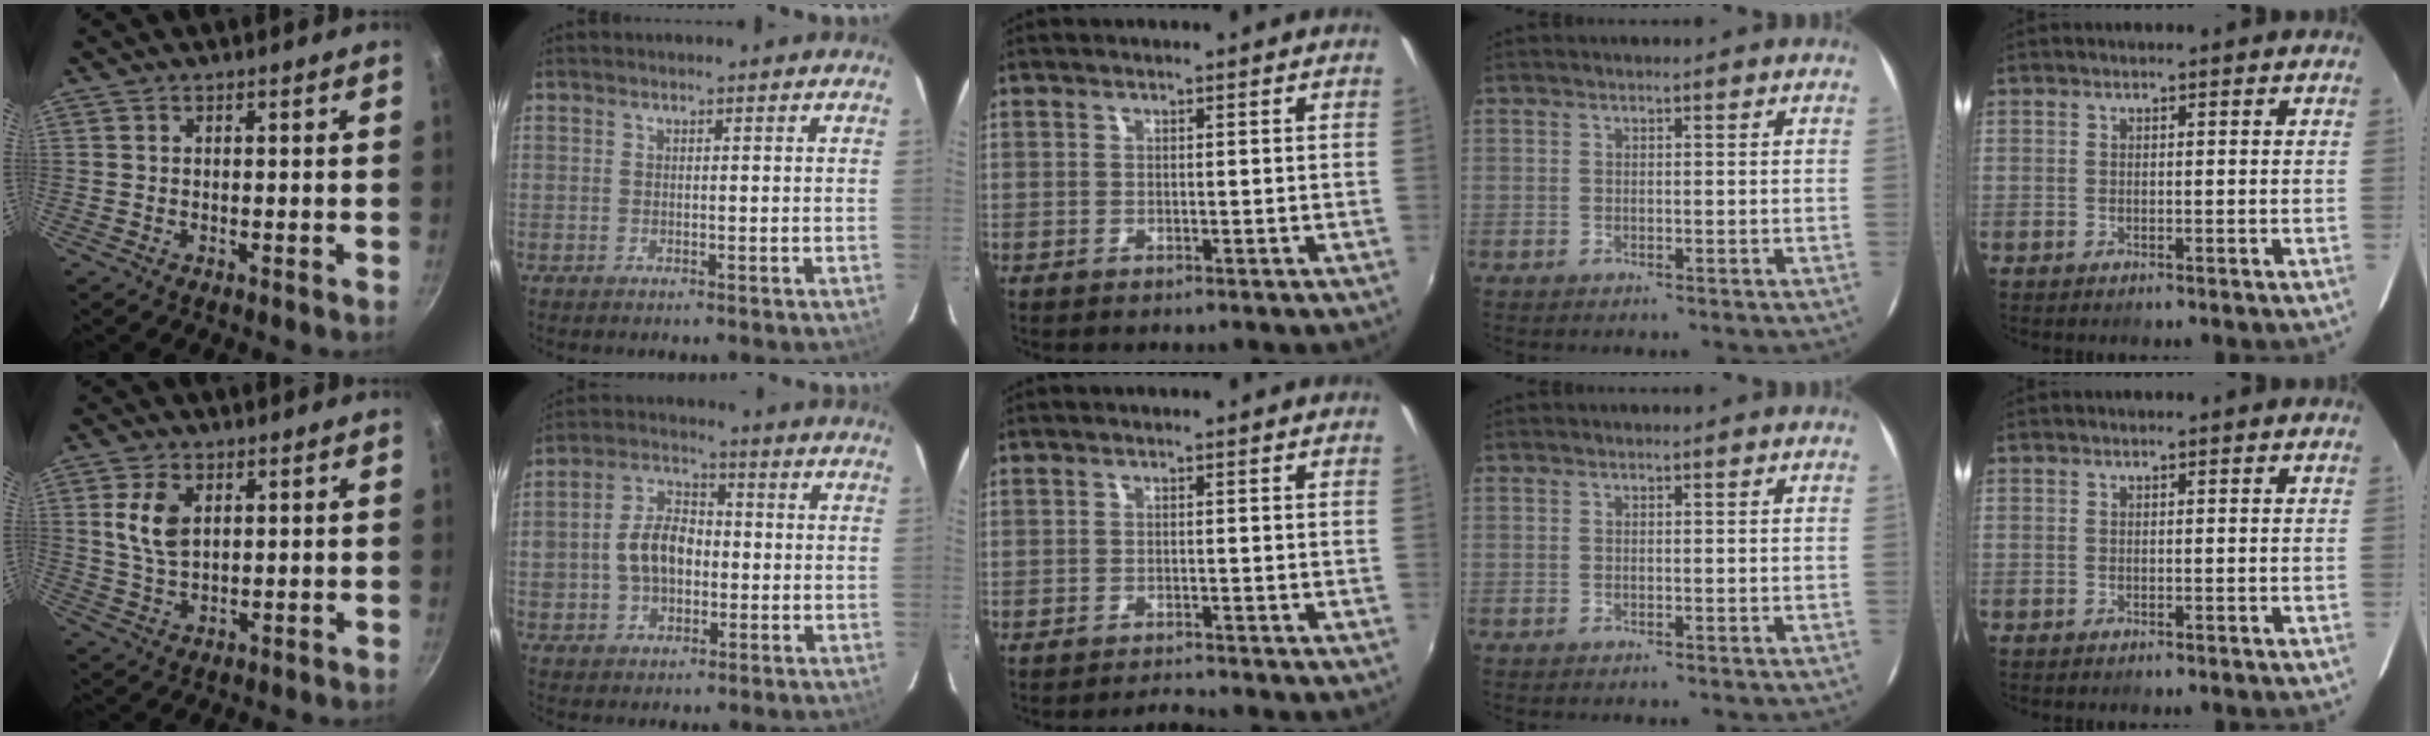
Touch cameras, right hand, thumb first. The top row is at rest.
{"thumb": {"total": 7.3, "force": [2.1, 4.4, 5.4], "torque": [-0.099, -0.007, 0.041]}, "index": {"total": 9.3, "force": [-0.9, 6.5, 6.5], "torque": [-0.131, 0.023, -0.010]}, "middle": {"total": 1.8, "force": [-1.8, 0.0, 0.1], "torque": [-0.011, -0.004, -0.033]}}